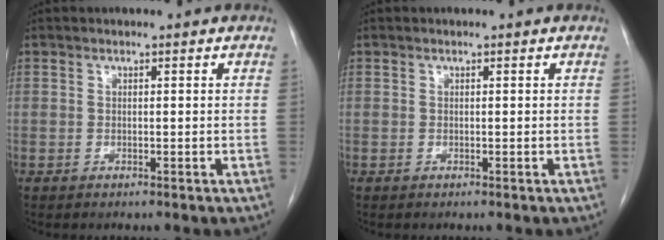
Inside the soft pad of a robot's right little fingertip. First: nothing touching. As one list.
[{"total": 0.0}]